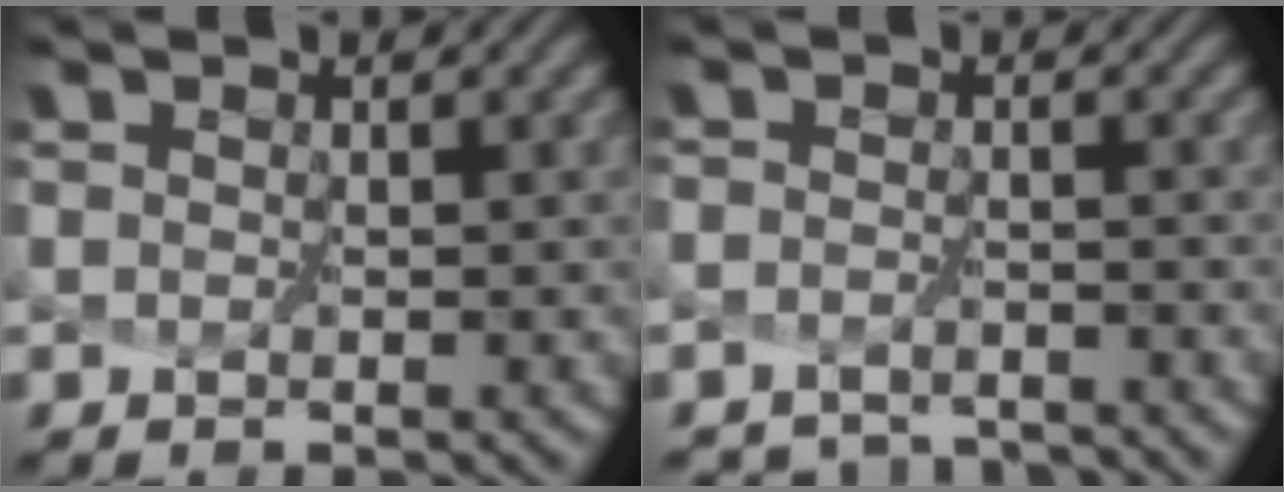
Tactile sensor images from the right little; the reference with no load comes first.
{"total": 3.6, "force": [-3.5, 0.2, -0.7], "torque": [0.016, -0.012, -0.054]}